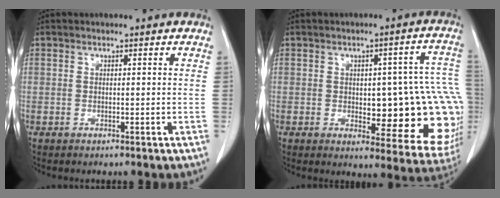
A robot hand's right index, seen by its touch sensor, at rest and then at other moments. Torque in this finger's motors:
{"motor_torque": [0.47, 0.13, 0.64, 0.04]}